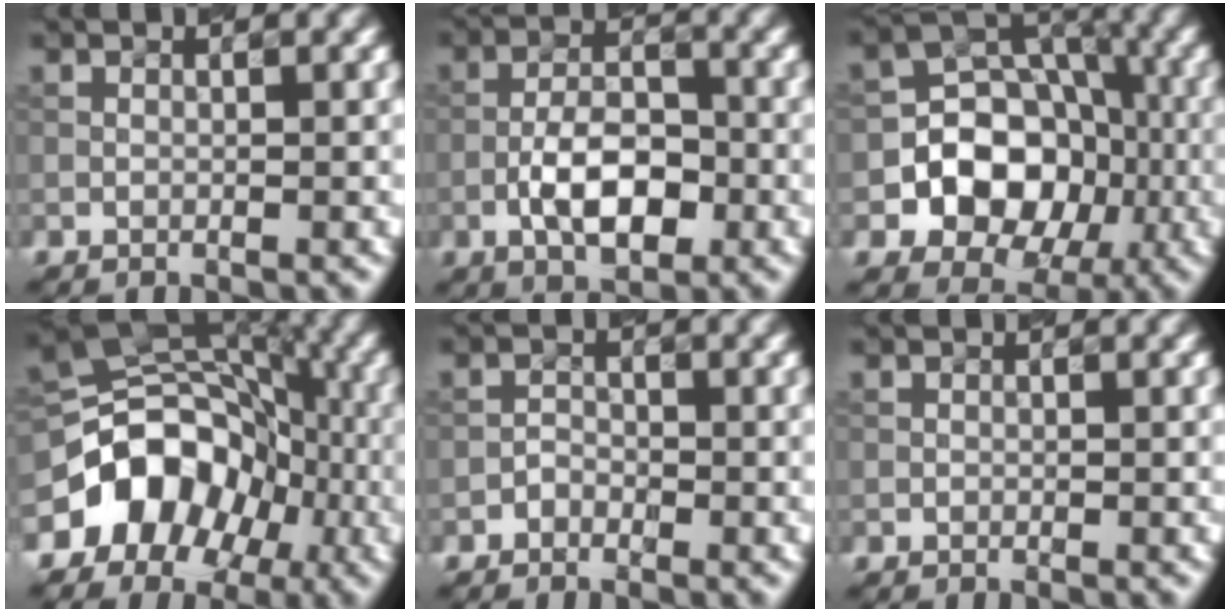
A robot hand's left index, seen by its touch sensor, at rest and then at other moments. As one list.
[{"total": 5.3, "force": [-2.0, 2.5, 4.2], "torque": [-0.070, 0.007, -0.038]}, {"total": 8.6, "force": [-2.1, 7.1, 4.3], "torque": [-0.040, 0.003, -0.059]}, {"total": 8.6, "force": [-3.5, 6.4, 4.5], "torque": [-0.047, 0.016, -0.069]}, {"total": 1.1, "force": [-0.7, 0.8, 0.2], "torque": [0.001, 0.005, -0.015]}, {"total": 0.0}]